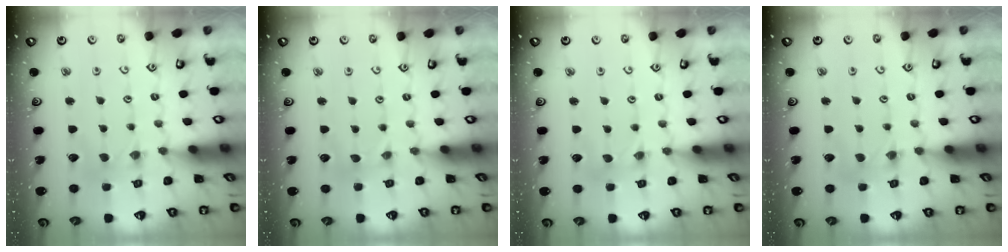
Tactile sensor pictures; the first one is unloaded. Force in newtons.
{"total": 0.0}
{"total": 0.8, "press": 0.8, "slide": 0.2}
{"total": 0.9, "press": 0.9, "slide": 0.2}